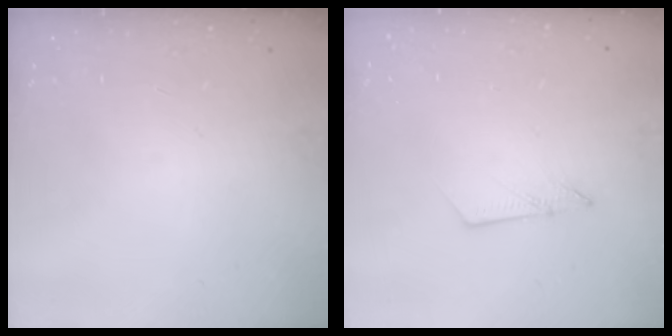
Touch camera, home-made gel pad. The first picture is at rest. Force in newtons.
{"total": 4.5, "press": 4.5, "slide": 0.1}